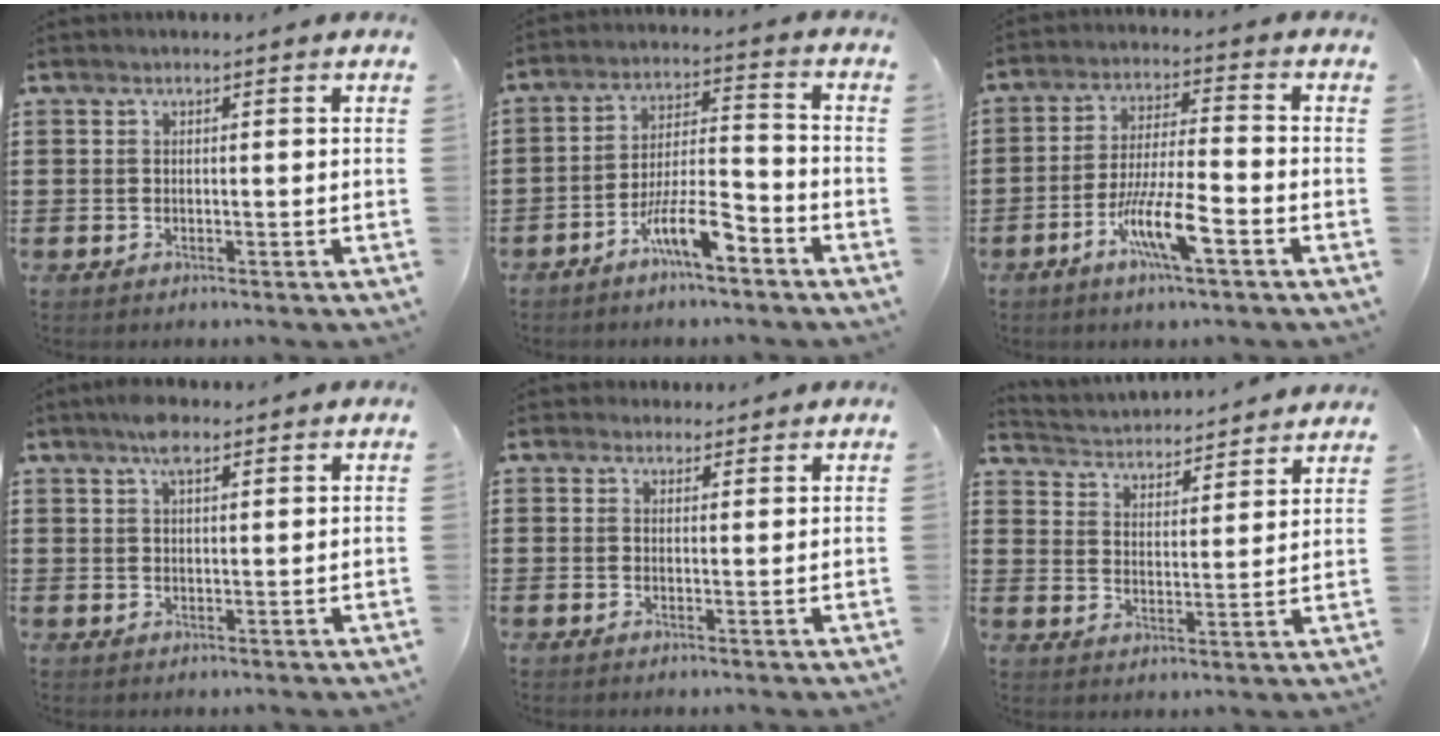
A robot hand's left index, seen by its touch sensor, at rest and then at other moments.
{"total": 9.0, "force": [-6.0, 2.1, 6.4], "torque": [-0.134, 0.004, -0.117]}
{"total": 9.0, "force": [-4.6, 1.3, 7.6], "torque": [-0.155, -0.005, -0.089]}
{"total": 4.0, "force": [2.6, 1.4, 2.6], "torque": [-0.049, 0.002, 0.046]}
{"total": 1.8, "force": [1.4, 1.0, 0.1], "torque": [-0.007, 0.007, 0.028]}
{"total": 3.2, "force": [3.2, -0.1, -0.5], "torque": [-0.015, -0.033, 0.048]}